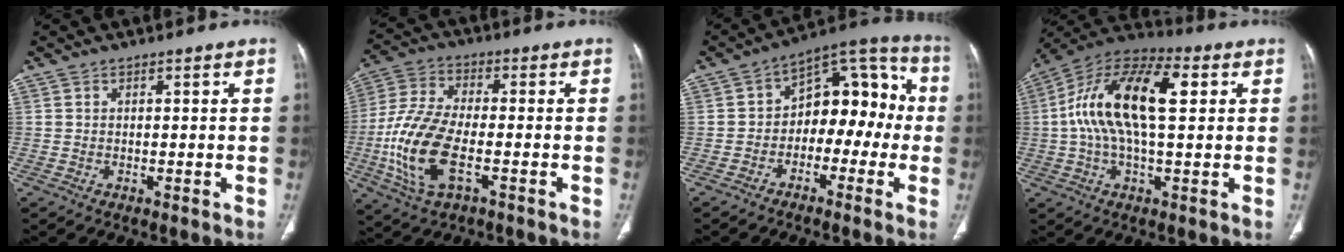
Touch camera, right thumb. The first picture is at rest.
{"total": 15.0, "force": [-3.9, 6.7, 12.8], "torque": [-0.286, 0.012, -0.073]}
{"total": 14.0, "force": [-1.8, 9.0, 10.5], "torque": [-0.096, 0.057, -0.043]}
{"total": 18.4, "force": [3.3, 8.1, 16.2], "torque": [-0.296, 0.033, 0.049]}